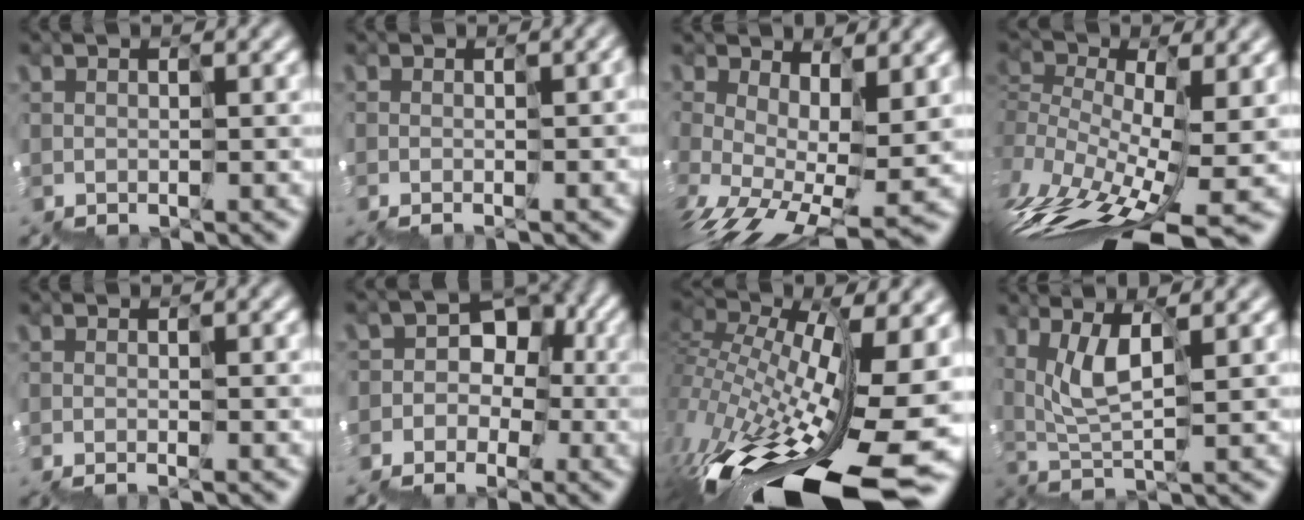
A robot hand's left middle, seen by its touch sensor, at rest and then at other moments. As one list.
[{"total": 0.9, "force": [-0.6, 0.2, 0.6], "torque": [0.013, 0.007, -0.004]}, {"total": 6.1, "force": [-2.1, 2.9, 5.0], "torque": [-0.130, -0.026, -0.026]}, {"total": 8.5, "force": [-3.9, 3.1, 6.9], "torque": [-0.177, -0.003, -0.057]}, {"total": 1.1, "force": [0.0, -0.7, -0.9], "torque": [0.023, 0.000, -0.002]}, {"total": 6.9, "force": [-2.3, 6.3, 1.3], "torque": [-0.012, 0.020, -0.066]}, {"total": 12.9, "force": [-6.0, 4.7, 10.4], "torque": [-0.220, -0.008, -0.111]}, {"total": 2.2, "force": [2.0, -0.9, -0.1], "torque": [-0.025, 0.012, 0.036]}]